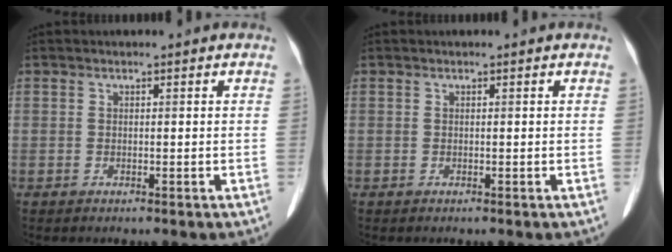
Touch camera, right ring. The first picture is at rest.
{"total": 0.0}